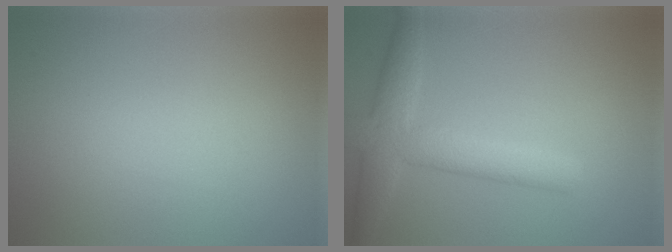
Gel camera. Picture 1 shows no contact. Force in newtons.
{"total": 5.0, "press": 5.0, "slide": 0.3}